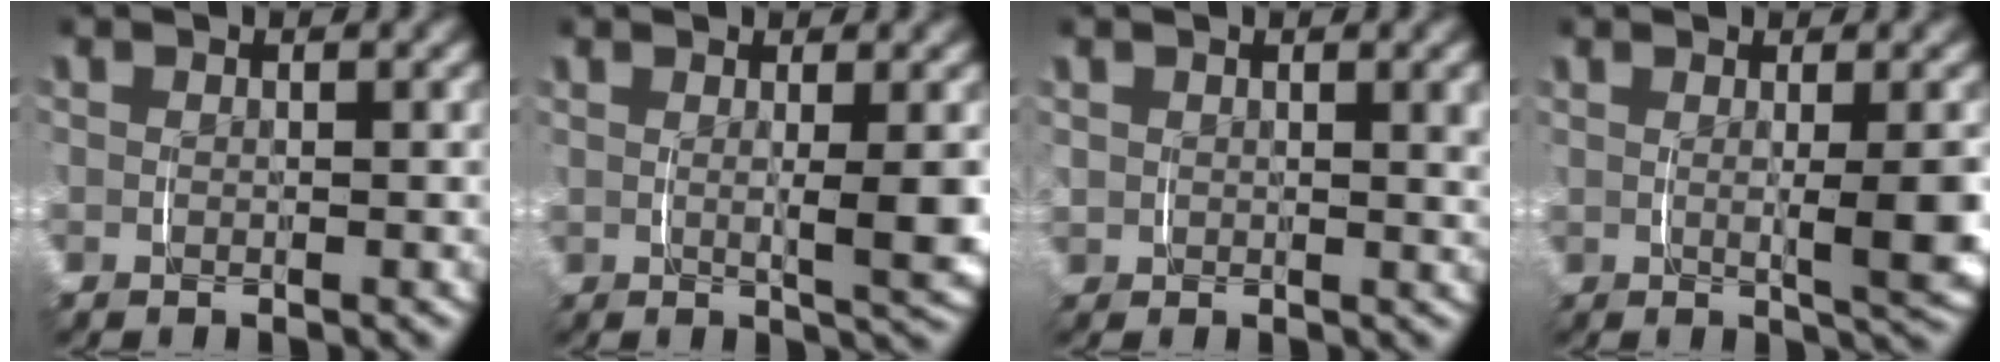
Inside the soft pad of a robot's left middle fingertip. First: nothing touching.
{"total": 4.1, "force": [0.8, 1.1, 3.8], "torque": [-0.055, -0.003, 0.014]}
{"total": 1.9, "force": [0.8, 1.5, 0.9], "torque": [-0.018, 0.004, 0.012]}
{"total": 4.6, "force": [0.6, 1.3, 4.4], "torque": [-0.062, -0.001, 0.009]}